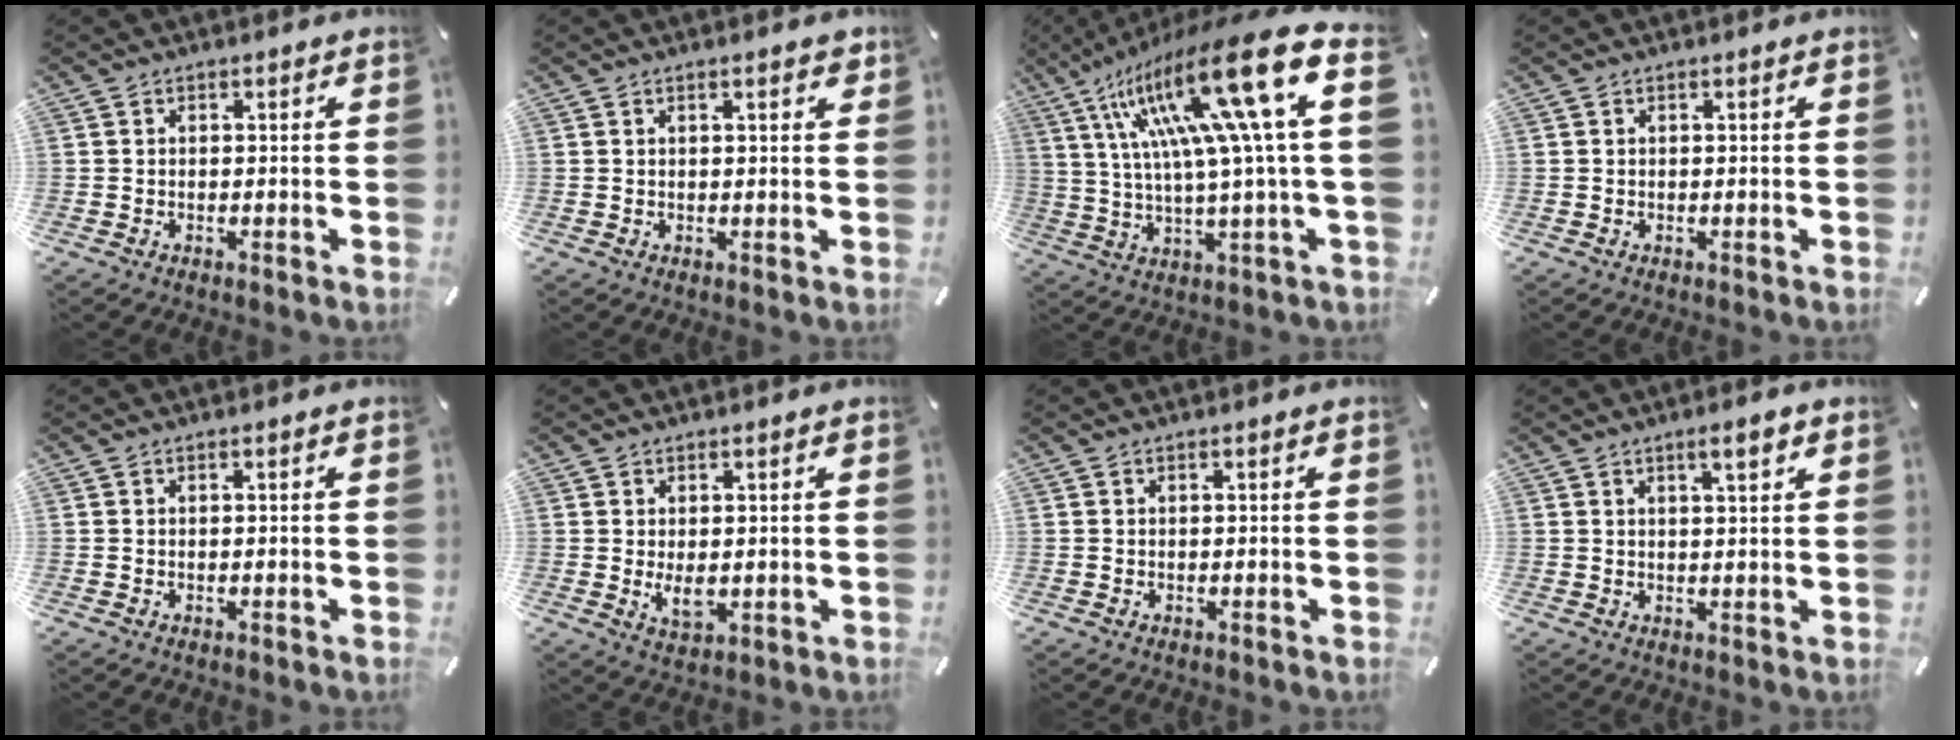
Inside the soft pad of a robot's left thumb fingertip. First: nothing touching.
{"total": 2.3, "force": [1.1, 0.5, 1.9], "torque": [-0.032, 0.001, 0.016]}
{"total": 26.7, "force": [9.4, 3.8, 24.7], "torque": [-0.451, -0.073, 0.134]}
{"total": 0.0}
{"total": 0.0}
{"total": 4.0, "force": [0.0, 2.0, 3.5], "torque": [-0.078, -0.010, -0.004]}
{"total": 0.0}
{"total": 4.2, "force": [2.4, 0.9, 3.3], "torque": [-0.046, -0.008, 0.036]}